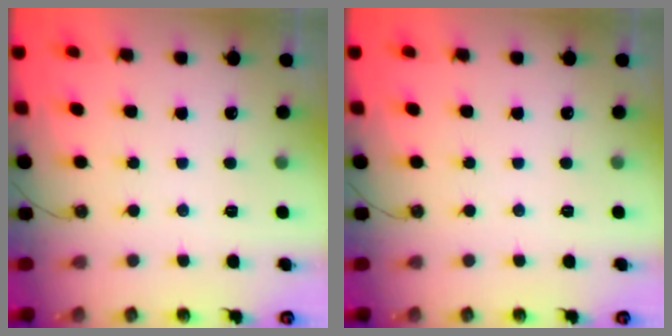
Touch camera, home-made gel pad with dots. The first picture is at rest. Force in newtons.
{"total": 0.0}